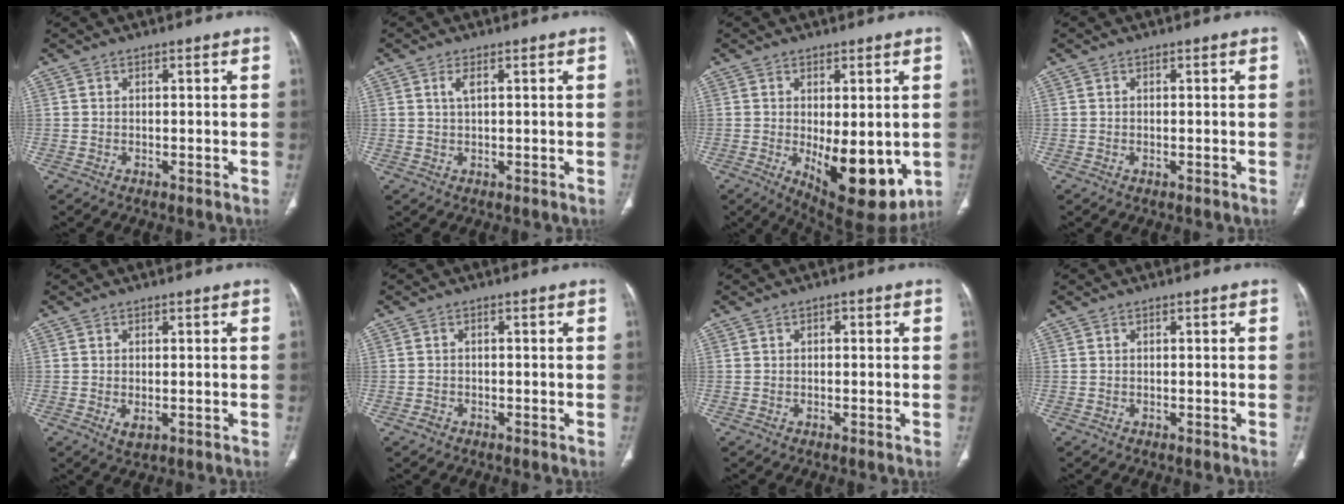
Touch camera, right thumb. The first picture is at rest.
{"total": 1.8, "force": [0.7, 0.6, 1.5], "torque": [-0.038, 0.002, 0.019]}
{"total": 14.3, "force": [-2.6, 6.1, 12.7], "torque": [-0.161, -0.029, -0.016]}
{"total": 0.0}
{"total": 2.2, "force": [-0.5, 1.1, 1.9], "torque": [-0.035, -0.006, -0.002]}
{"total": 1.0, "force": [-0.7, 0.7, 0.2], "torque": [-0.004, 0.005, -0.013]}
{"total": 0.9, "force": [0.2, 0.6, 0.6], "torque": [-0.003, 0.002, -0.001]}
{"total": 0.0}